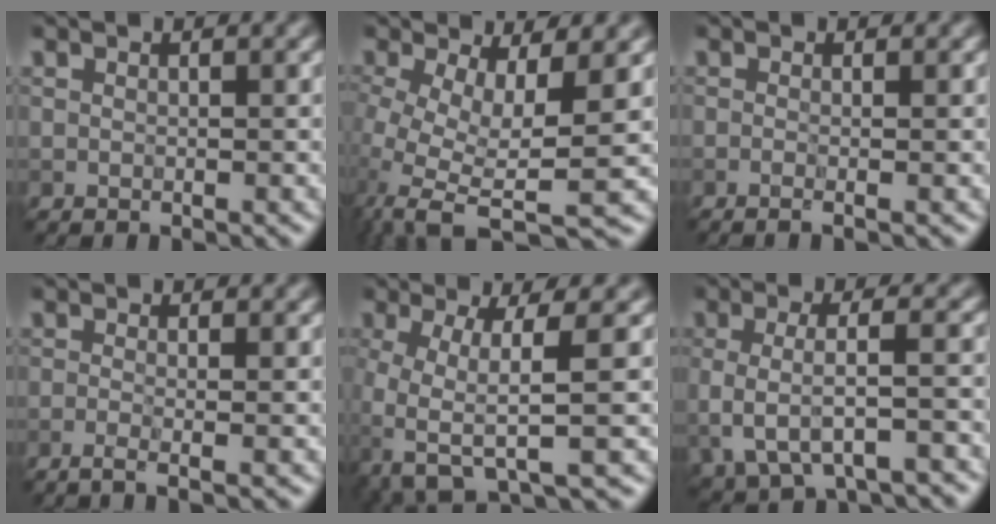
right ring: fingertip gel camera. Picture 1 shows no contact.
{"total": 8.1, "force": [-0.5, 3.0, 7.6], "torque": [-0.149, -0.024, -0.006]}
{"total": 2.5, "force": [0.0, 1.3, 2.1], "torque": [-0.010, -0.002, -0.023]}
{"total": 2.7, "force": [-0.8, 1.1, 2.3], "torque": [-0.023, -0.005, -0.026]}
{"total": 6.2, "force": [-1.5, 1.6, 5.8], "torque": [-0.112, -0.009, -0.031]}
{"total": 5.6, "force": [-0.9, 2.4, 5.0], "torque": [-0.095, -0.008, -0.014]}